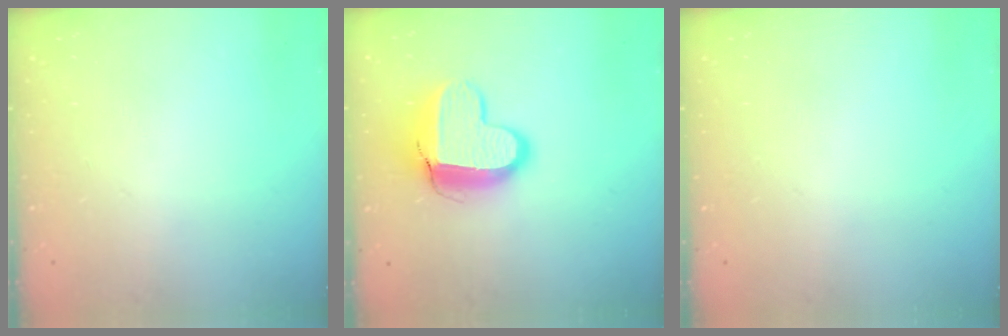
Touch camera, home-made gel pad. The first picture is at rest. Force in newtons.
{"total": 13.3, "press": 13.3, "slide": 0.9}
{"total": 0.0}